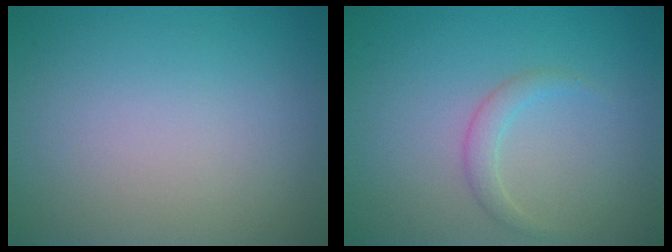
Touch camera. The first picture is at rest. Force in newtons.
{"total": 1.4, "press": 1.4, "slide": 0.0}